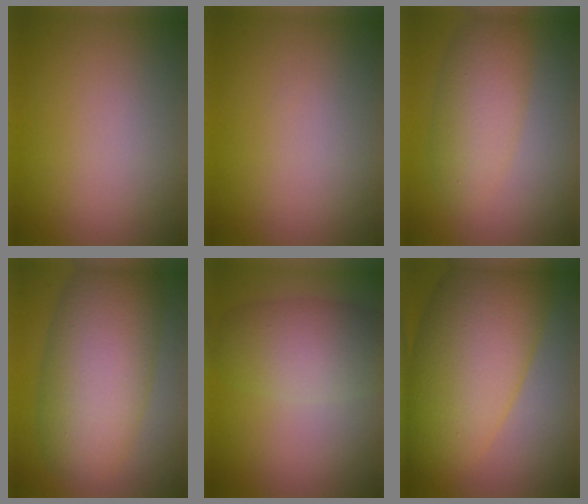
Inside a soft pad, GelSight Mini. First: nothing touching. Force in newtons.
{"total": 0.0}
{"total": 4.4, "press": 4.4, "slide": 0.0}
{"total": 10.0, "press": 10.0, "slide": 0.4}
{"total": 5.4, "press": 5.4, "slide": 0.2}
{"total": 12.2, "press": 12.2, "slide": 0.3}